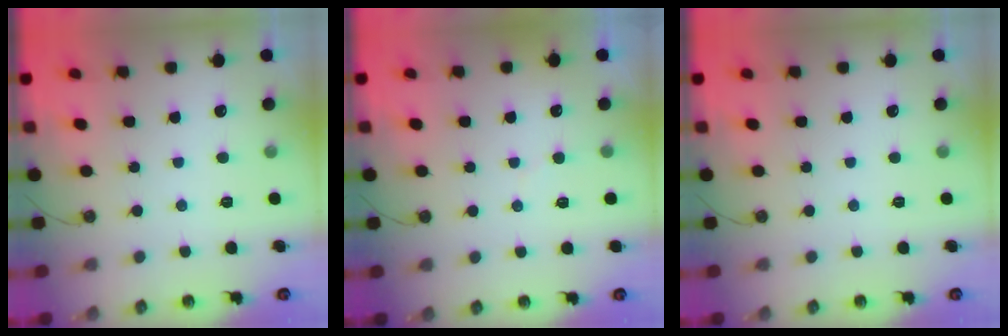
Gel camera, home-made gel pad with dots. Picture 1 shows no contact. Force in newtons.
{"total": 2.7, "press": 2.6, "slide": 0.3}
{"total": 0.0}